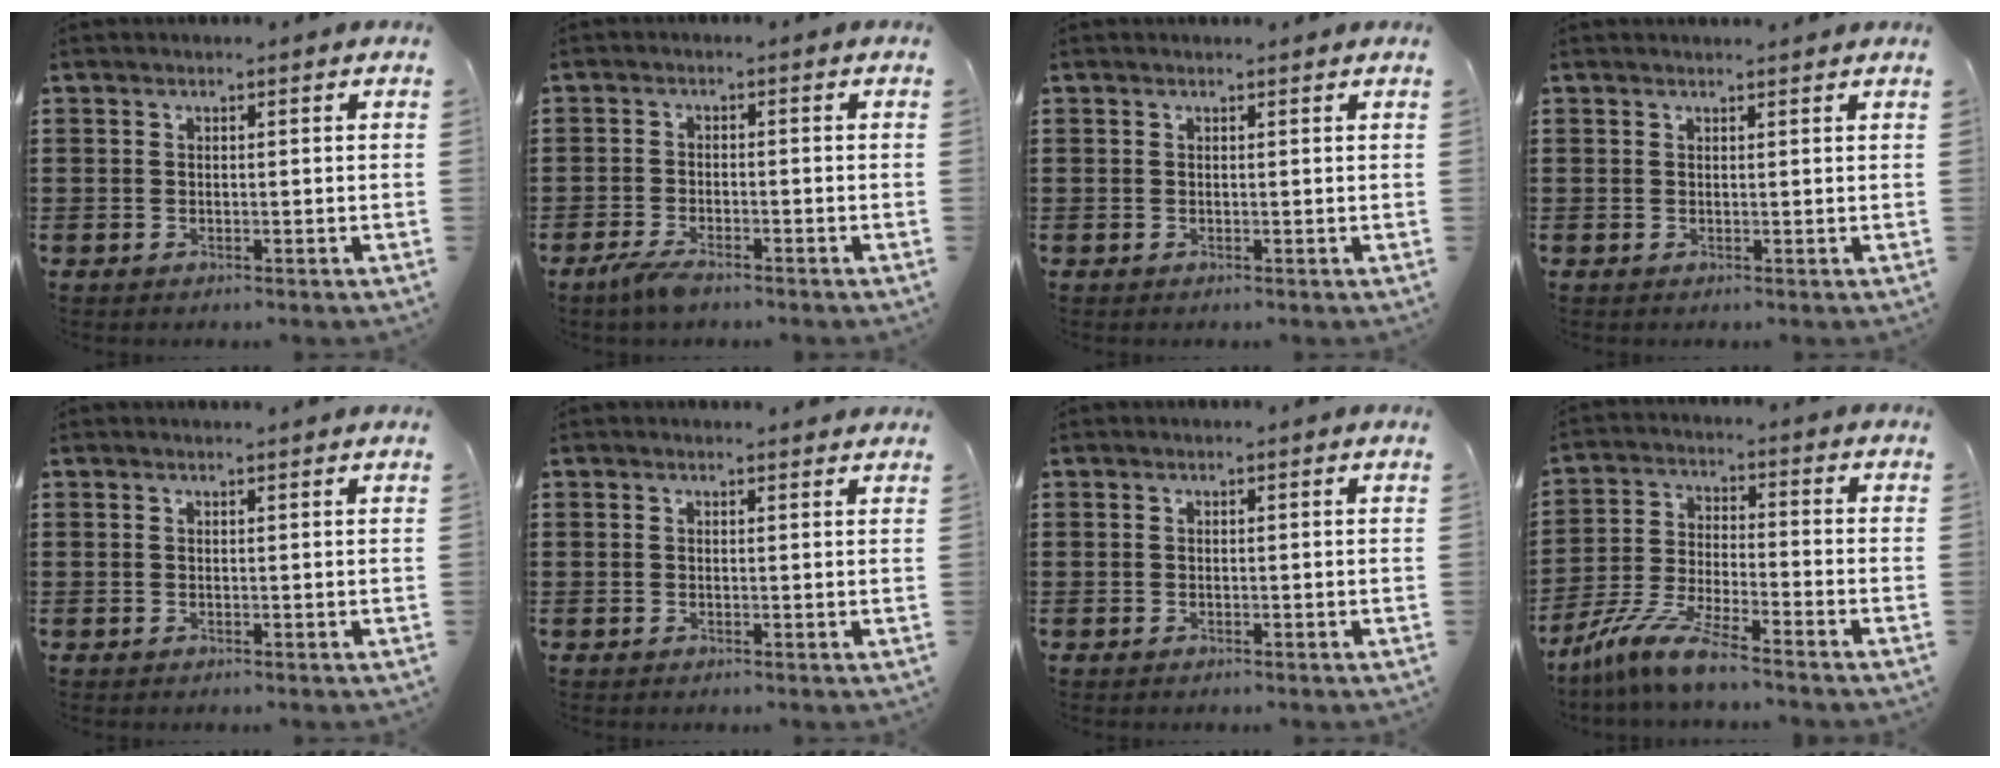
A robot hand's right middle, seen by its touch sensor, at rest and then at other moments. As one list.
[{"total": 2.7, "force": [-1.9, 0.4, 1.8], "torque": [-0.054, -0.008, -0.041]}, {"total": 0.0}, {"total": 0.7, "force": [0.7, -0.1, 0.1], "torque": [0.004, -0.004, 0.012]}, {"total": 0.6, "force": [0.5, -0.2, 0.1], "torque": [-0.002, 0.000, 0.010]}, {"total": 0.7, "force": [0.7, -0.1, 0.2], "torque": [0.003, -0.005, 0.012]}, {"total": 0.0}, {"total": 7.9, "force": [-6.9, 0.0, 3.9], "torque": [-0.098, -0.011, -0.141]}]